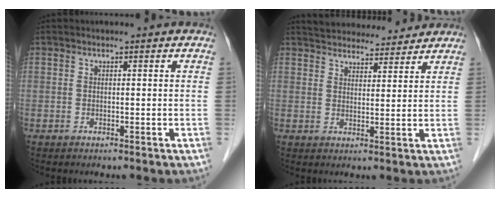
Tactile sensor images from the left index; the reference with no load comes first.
{"total": 11.6, "force": [11.0, 2.6, 2.7], "torque": [-0.032, 0.018, 0.155]}